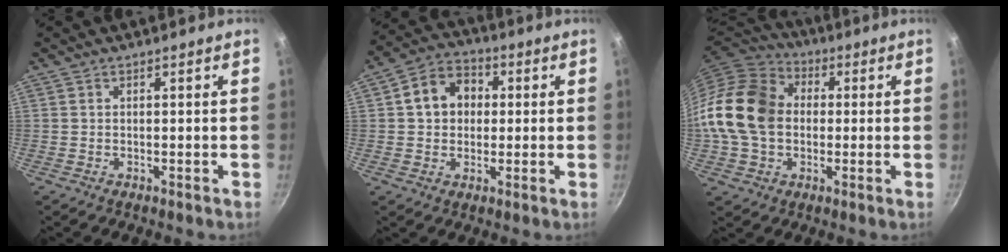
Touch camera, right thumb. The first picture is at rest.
{"total": 9.6, "force": [1.5, 7.9, 5.3], "torque": [-0.058, 0.018, 0.010]}
{"total": 17.5, "force": [0.5, 13.5, 11.2], "torque": [-0.196, 0.029, -0.004]}